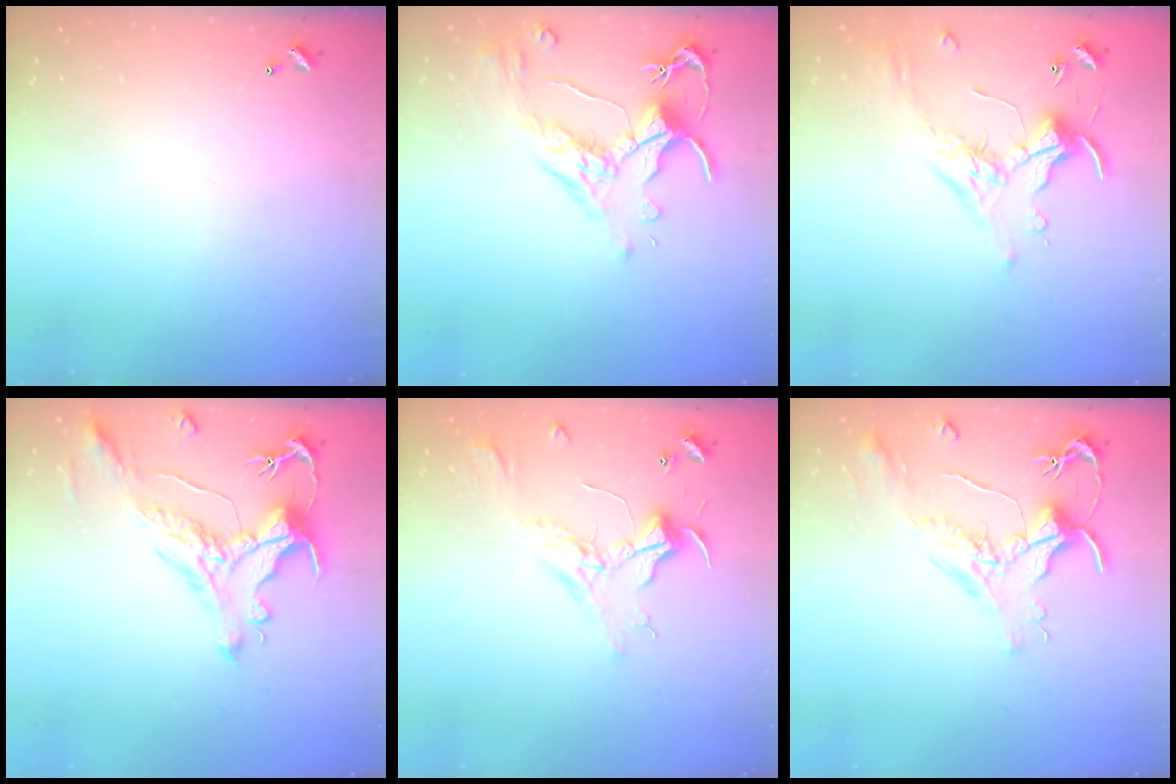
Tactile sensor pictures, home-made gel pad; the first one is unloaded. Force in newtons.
{"total": 2.6, "press": 2.2, "slide": 1.3}
{"total": 0.9, "press": 0.5, "slide": 0.7}
{"total": 1.2, "press": 0.2, "slide": 1.2}
{"total": 2.3, "press": 2.2, "slide": 0.8}
{"total": 1.6, "press": 1.5, "slide": 0.7}